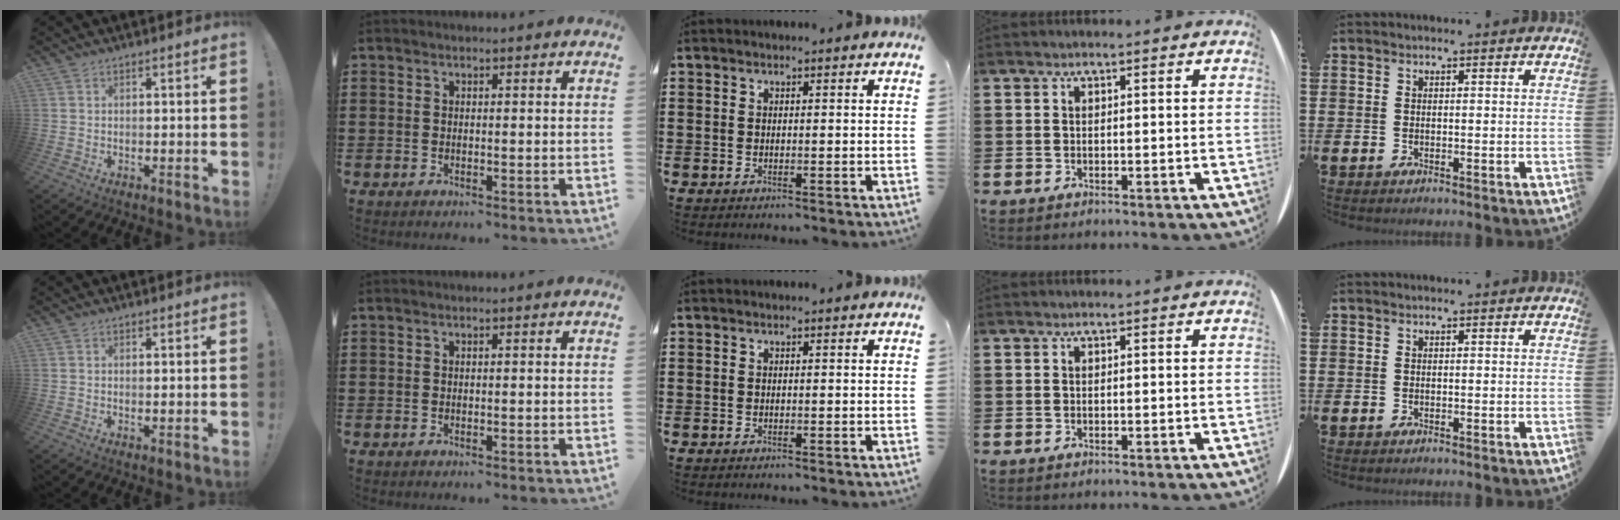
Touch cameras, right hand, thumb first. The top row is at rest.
{"thumb": {"total": 0.6, "force": [0.4, 0.0, 0.4], "torque": [-0.001, -0.004, 0.006]}}